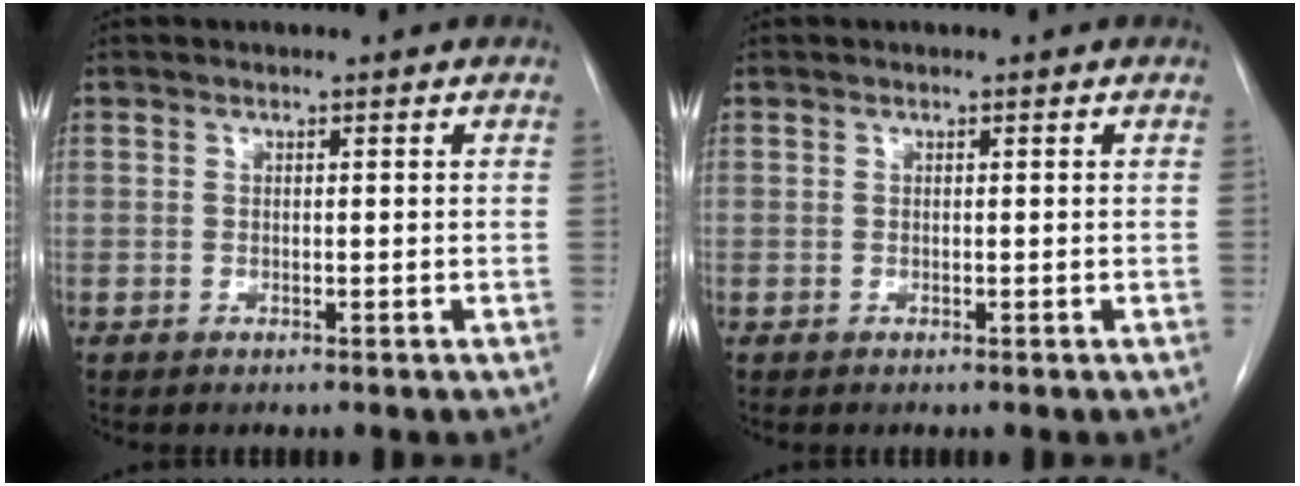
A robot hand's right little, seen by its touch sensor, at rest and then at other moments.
{"total": 0.0}